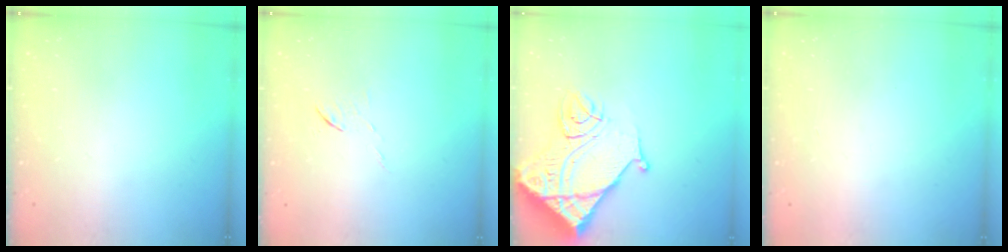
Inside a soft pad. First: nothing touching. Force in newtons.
{"total": 5.3, "press": 5.3, "slide": 0.6}
{"total": 16.9, "press": 16.8, "slide": 2.1}
{"total": 1.5, "press": 1.5, "slide": 0.1}